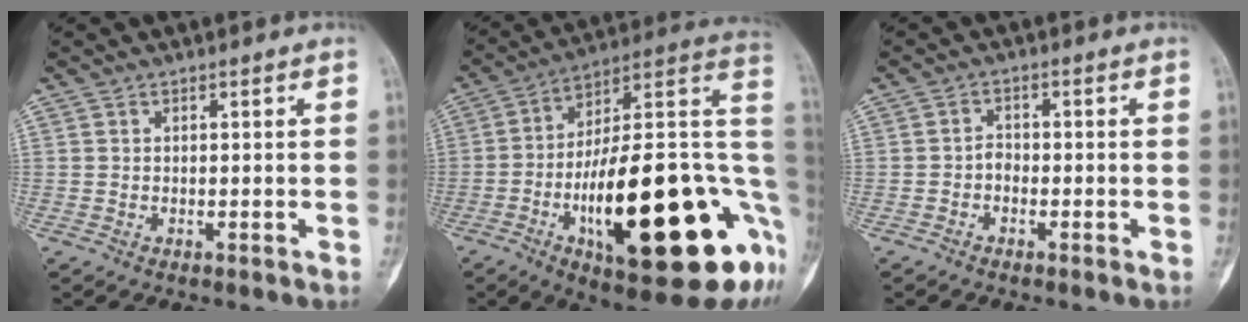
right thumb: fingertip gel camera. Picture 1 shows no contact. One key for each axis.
{"total": 34.2, "fx": -8.2, "fy": 11.0, "fz": 31.3, "tx": -0.397, "ty": 0.019, "tz": -0.120}
{"total": 1.7, "fx": -0.9, "fy": 1.2, "fz": 0.9, "tx": -0.007, "ty": 0.007, "tz": -0.022}